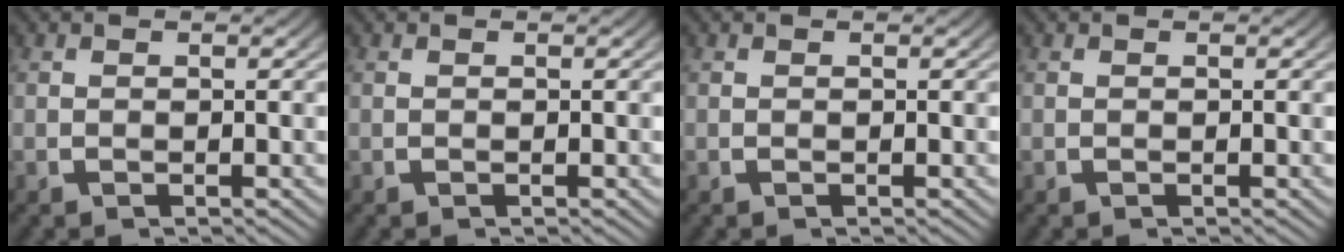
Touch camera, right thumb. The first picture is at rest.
{"total": 0.0}
{"total": 0.0}
{"total": 0.0}